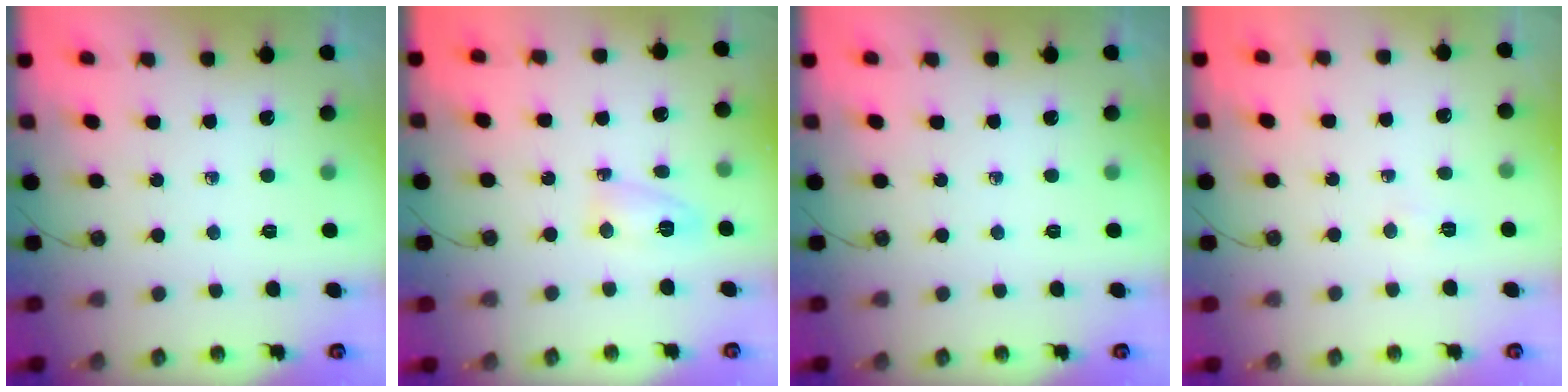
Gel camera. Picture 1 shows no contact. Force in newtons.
{"total": 4.0, "press": 3.7, "slide": 1.7}
{"total": 0.0}
{"total": 3.0, "press": 3.0, "slide": 0.5}